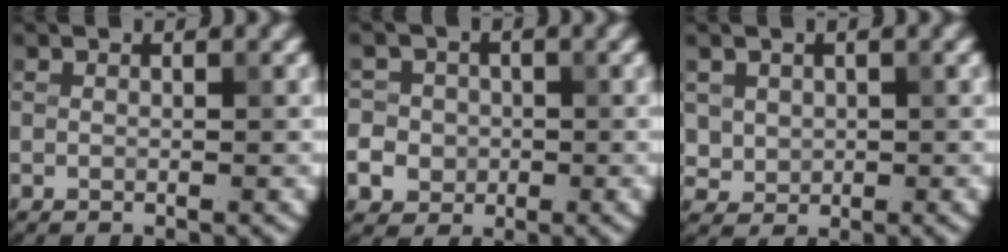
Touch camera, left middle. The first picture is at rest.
{"total": 9.4, "force": [-2.4, 8.7, 2.4], "torque": [-0.068, -0.002, -0.059]}
{"total": 2.2, "force": [0.6, 1.9, 0.7], "torque": [-0.020, -0.007, 0.029]}